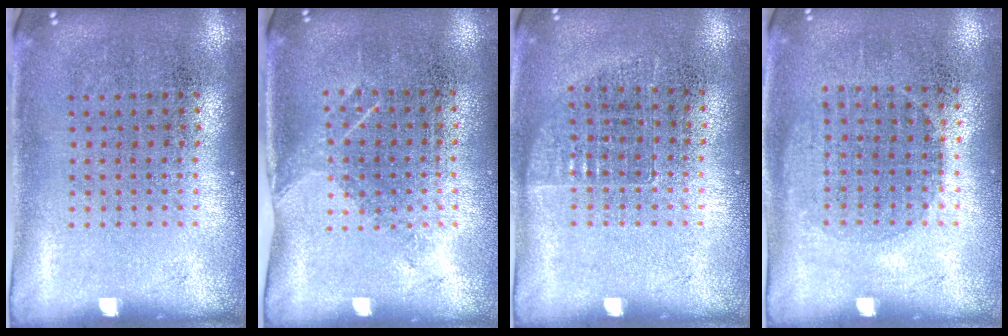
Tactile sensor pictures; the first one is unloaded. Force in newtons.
{"total": 1.1, "press": 0.9, "slide": 0.7}
{"total": 0.7, "press": 0.7, "slide": 0.1}
{"total": 1.0, "press": 0.9, "slide": 0.4}